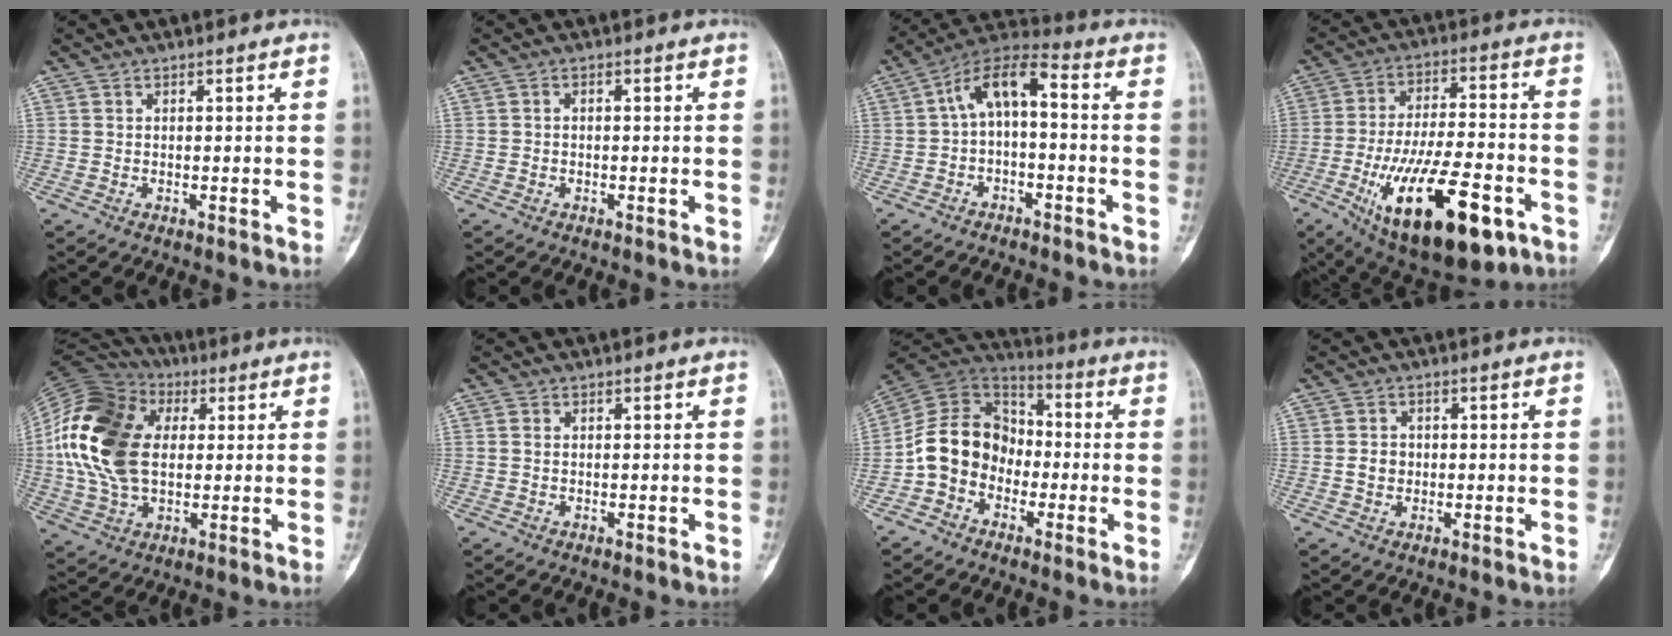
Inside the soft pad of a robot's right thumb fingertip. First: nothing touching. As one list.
[{"total": 0.5, "force": [-0.1, 0.3, 0.4], "torque": [-0.007, 0.001, -0.006]}, {"total": 9.2, "force": [-0.5, 4.3, 8.0], "torque": [-0.140, 0.052, -0.017]}, {"total": 22.9, "force": [-9.4, 9.0, 18.8], "torque": [-0.312, 0.026, -0.137]}, {"total": 21.5, "force": [2.8, 14.3, 15.8], "torque": [-0.318, 0.011, 0.048]}, {"total": 0.8, "force": [0.2, 0.6, 0.5], "torque": [-0.008, 0.001, 0.002]}, {"total": 13.1, "force": [-3.3, 10.7, 6.9], "torque": [-0.107, 0.055, -0.075]}, {"total": 2.6, "force": [-0.1, 2.2, 1.3], "torque": [-0.014, 0.006, -0.002]}]